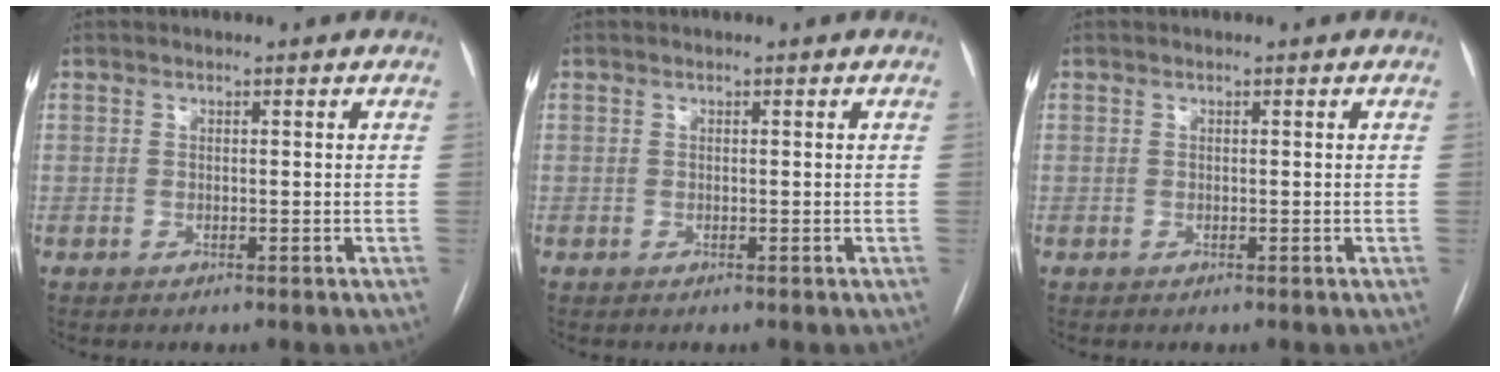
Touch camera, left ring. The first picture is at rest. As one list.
[{"total": 0.0}, {"total": 0.0}]